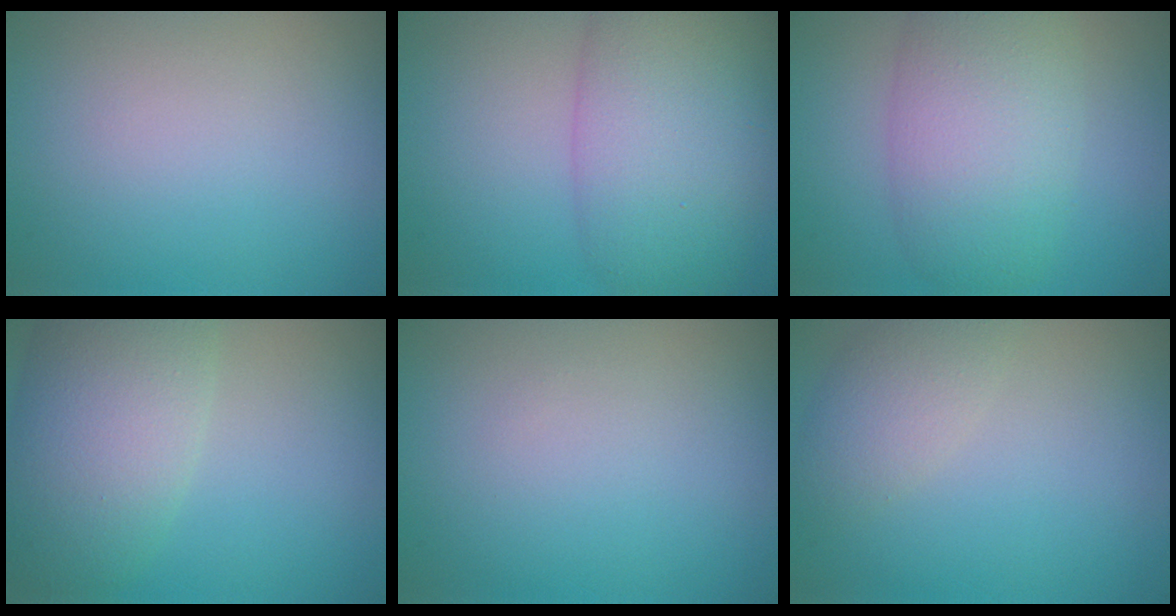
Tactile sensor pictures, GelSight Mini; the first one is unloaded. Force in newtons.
{"total": 8.6, "press": 8.6, "slide": 0.6}
{"total": 7.3, "press": 7.3, "slide": 0.2}
{"total": 7.3, "press": 7.3, "slide": 0.2}
{"total": 0.0}
{"total": 2.6, "press": 2.6, "slide": 0.1}